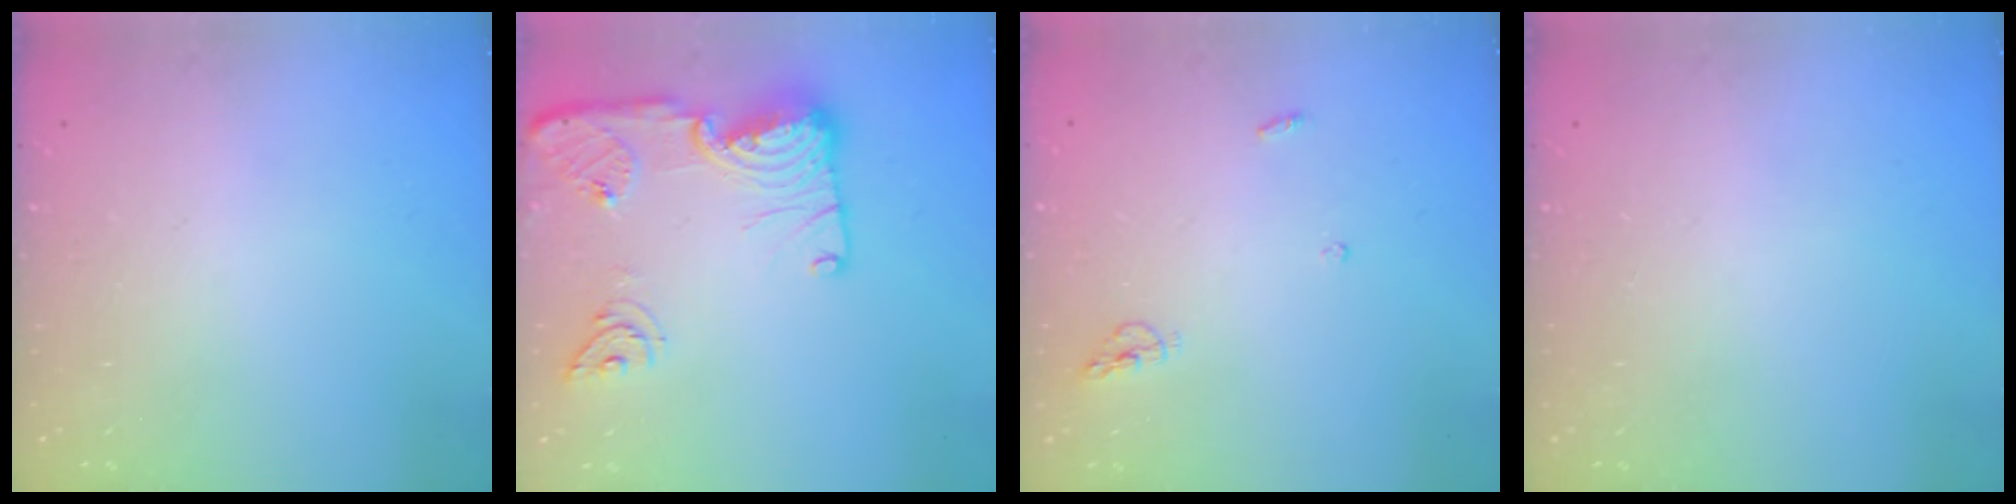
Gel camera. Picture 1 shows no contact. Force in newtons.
{"total": 18.1, "press": 18.0, "slide": 2.0}
{"total": 5.0, "press": 4.9, "slide": 0.2}
{"total": 0.0}